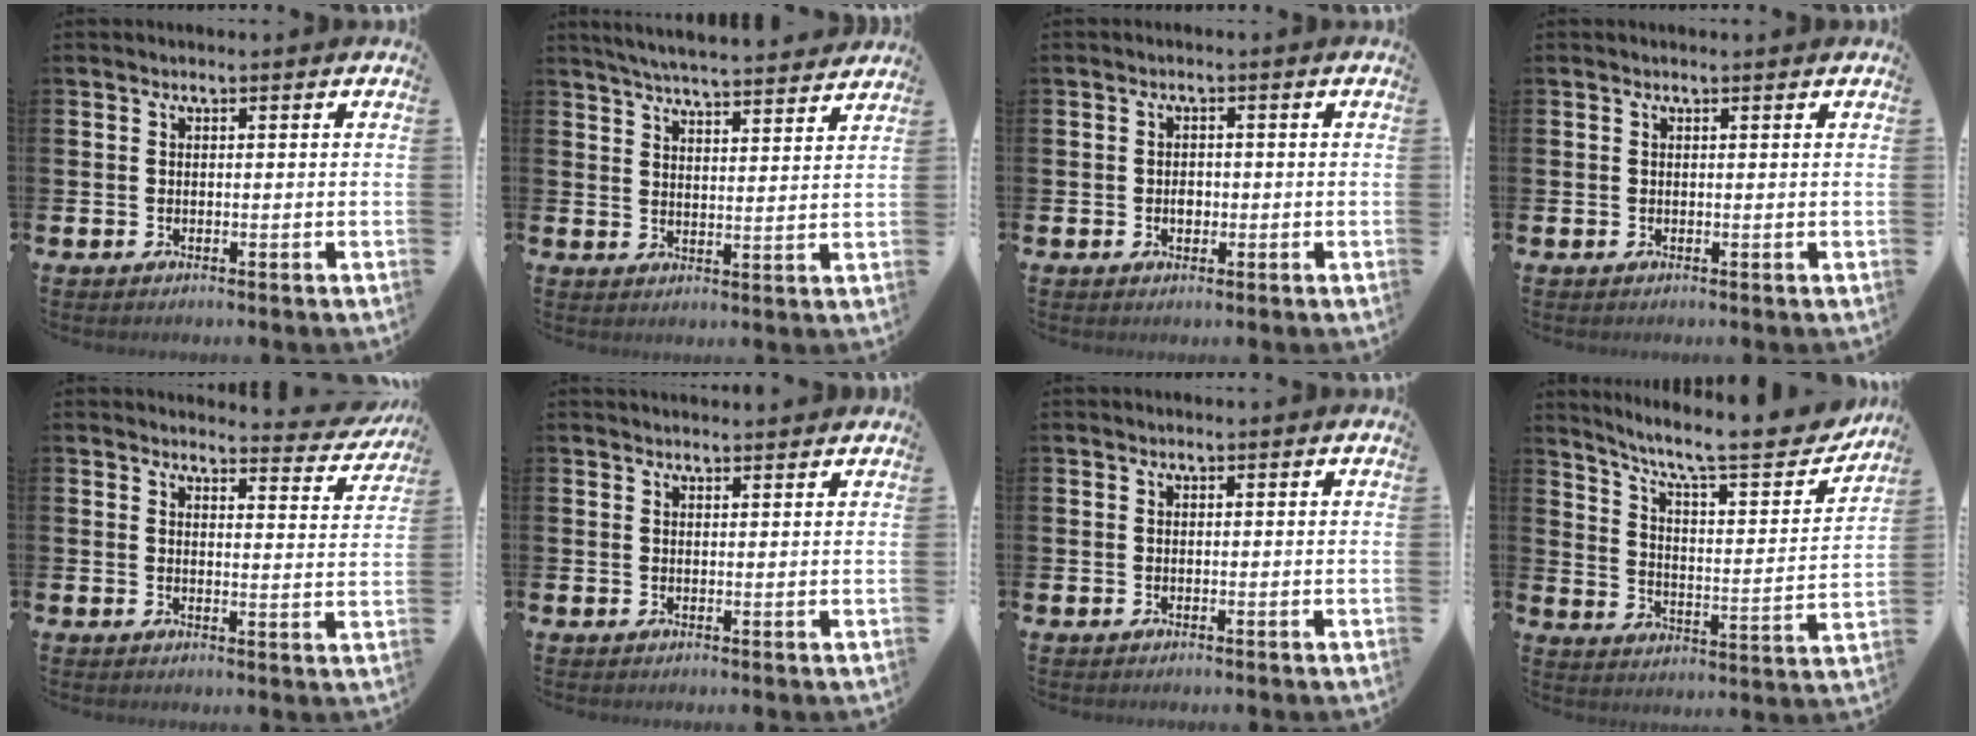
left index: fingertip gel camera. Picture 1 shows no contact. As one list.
[{"total": 5.5, "force": [5.4, 0.1, 1.0], "torque": [-0.035, -0.035, 0.095]}, {"total": 1.7, "force": [-0.2, 1.2, 1.1], "torque": [-0.008, 0.002, -0.008]}, {"total": 0.0}, {"total": 3.2, "force": [3.1, 0.4, 0.3], "torque": [0.003, -0.030, 0.049]}, {"total": 1.3, "force": [1.3, 0.2, 0.0], "torque": [0.006, -0.005, 0.021]}, {"total": 0.0}, {"total": 10.0, "force": [8.2, 2.0, 5.3], "torque": [-0.118, -0.055, 0.130]}]